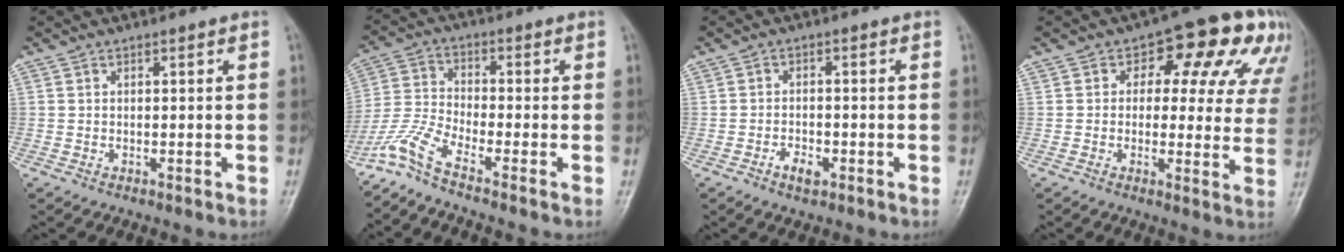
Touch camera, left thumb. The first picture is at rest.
{"total": 6.5, "force": [-5.5, 0.0, 3.5], "torque": [-0.092, 0.020, -0.126]}
{"total": 2.9, "force": [-1.6, 1.6, 1.8], "torque": [-0.028, 0.007, -0.026]}
{"total": 14.5, "force": [6.1, 8.2, 10.4], "torque": [-0.070, 0.004, 0.061]}